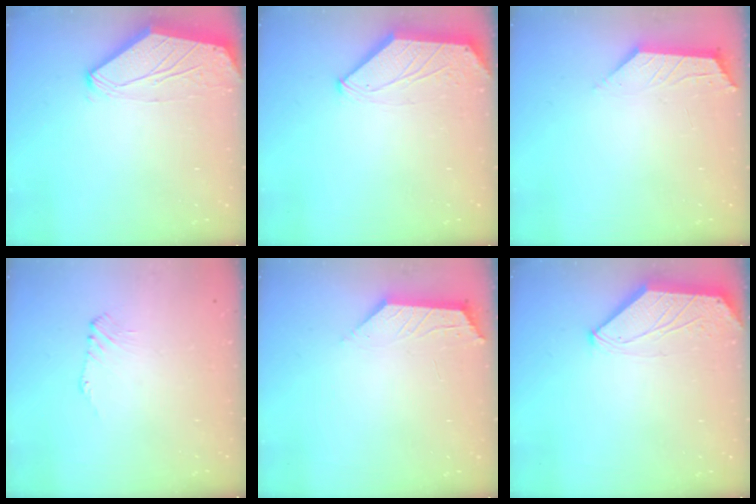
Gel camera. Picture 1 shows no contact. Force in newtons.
{"total": 0.7, "press": 0.6, "slide": 0.4}
{"total": 1.9, "press": 1.9, "slide": 0.3}
{"total": 1.1, "press": 1.0, "slide": 0.4}
{"total": 1.9, "press": 1.9, "slide": 0.4}
{"total": 0.5, "press": 0.5, "slide": 0.3}